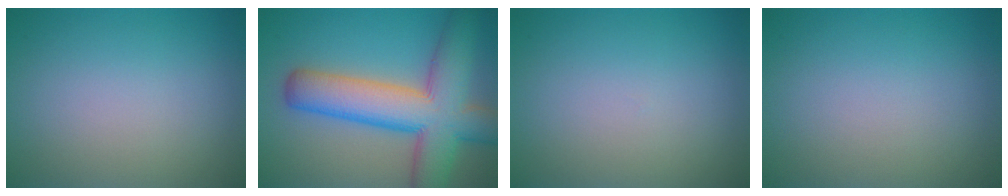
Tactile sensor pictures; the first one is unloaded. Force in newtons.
{"total": 10.9, "press": 10.9, "slide": 0.6}
{"total": 0.0}
{"total": 0.0}